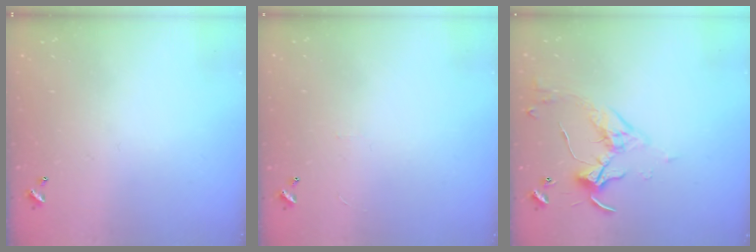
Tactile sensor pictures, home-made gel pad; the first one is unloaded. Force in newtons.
{"total": 1.3, "press": 1.3, "slide": 0.4}
{"total": 3.4, "press": 3.4, "slide": 0.6}